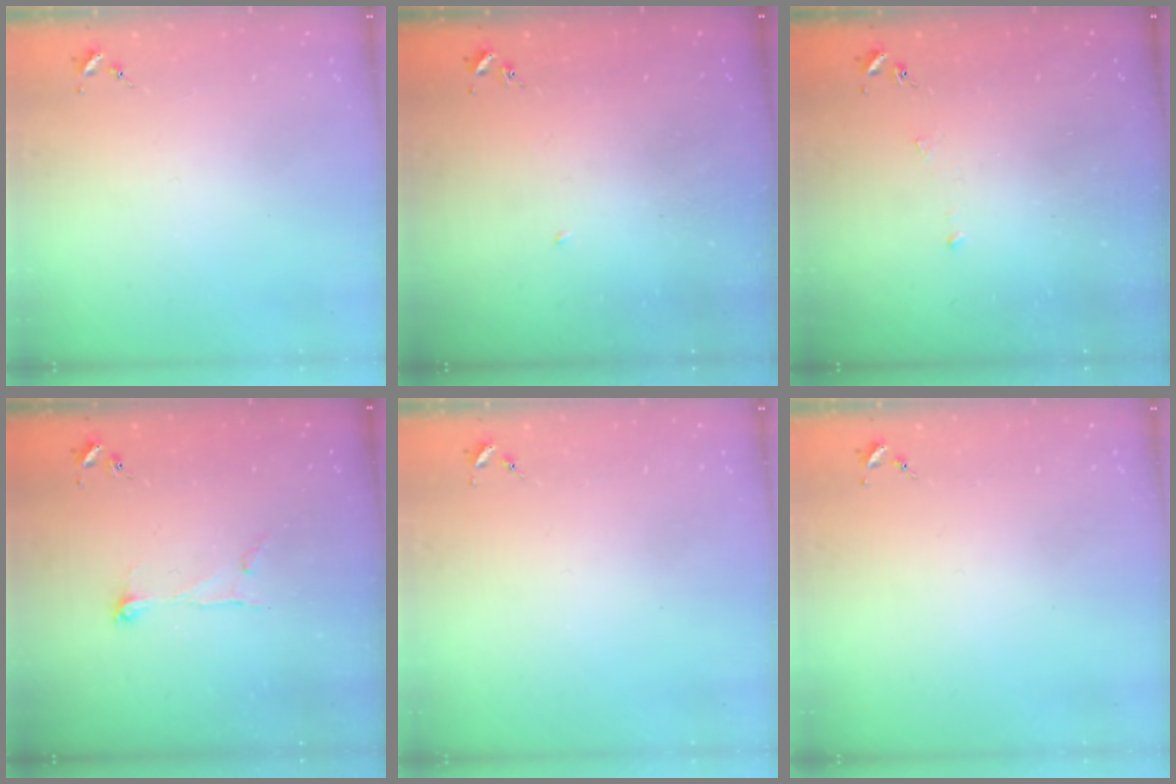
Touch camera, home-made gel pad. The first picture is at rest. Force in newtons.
{"total": 2.3, "press": 2.3, "slide": 0.1}
{"total": 3.4, "press": 3.4, "slide": 0.2}
{"total": 6.1, "press": 6.1, "slide": 0.4}
{"total": 0.0}
{"total": 0.0}